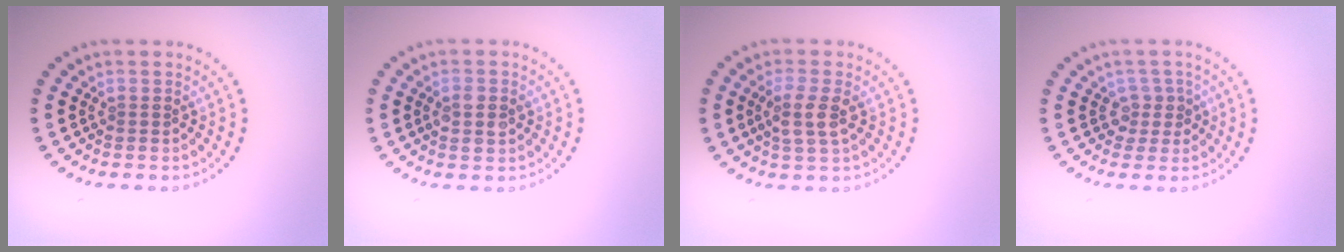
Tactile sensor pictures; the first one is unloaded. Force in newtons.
{"total": 1.8, "press": 1.8, "slide": 0.2}
{"total": 2.6, "press": 2.5, "slide": 0.9}
{"total": 1.9, "press": 1.4, "slide": 1.3}